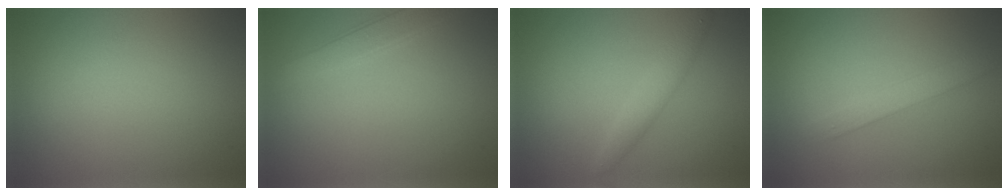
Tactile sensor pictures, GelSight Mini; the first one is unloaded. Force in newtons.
{"total": 2.7, "press": 2.7, "slide": 0.1}
{"total": 2.1, "press": 2.1, "slide": 0.0}
{"total": 2.0, "press": 2.0, "slide": 0.2}